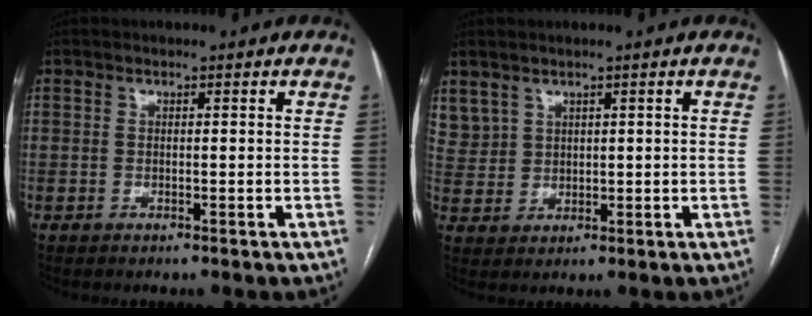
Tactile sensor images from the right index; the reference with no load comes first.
{"total": 5.6, "force": [3.6, 4.2, 1.1], "torque": [-0.029, 0.014, 0.085]}